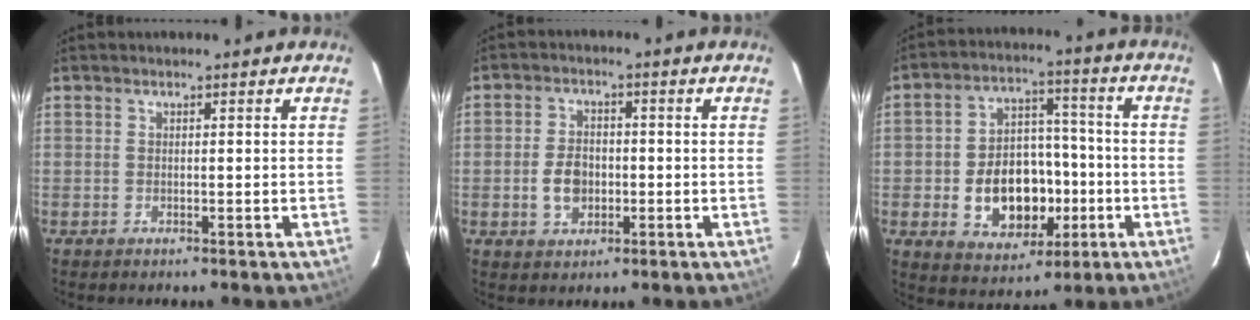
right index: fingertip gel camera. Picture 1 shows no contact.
{"total": 5.6, "force": [-1.2, 4.0, 3.7], "torque": [-0.074, 0.006, -0.016]}
{"total": 14.3, "force": [-3.8, 10.1, 9.5], "torque": [-0.190, 0.020, -0.038]}